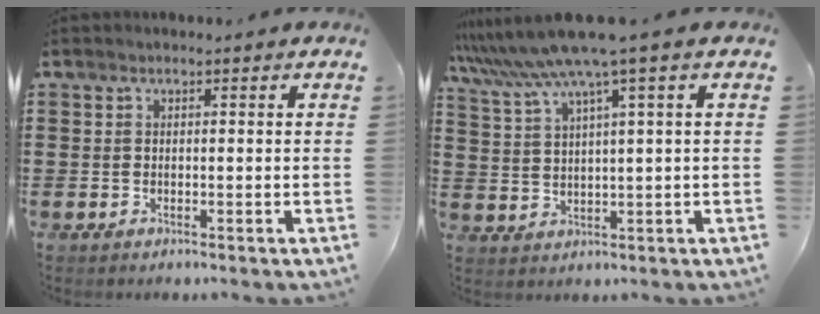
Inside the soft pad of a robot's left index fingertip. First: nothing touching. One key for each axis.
{"total": 7.3, "fx": 4.6, "fy": -0.5, "fz": 5.6, "tx": -0.140, "ty": -0.034, "tz": 0.074}